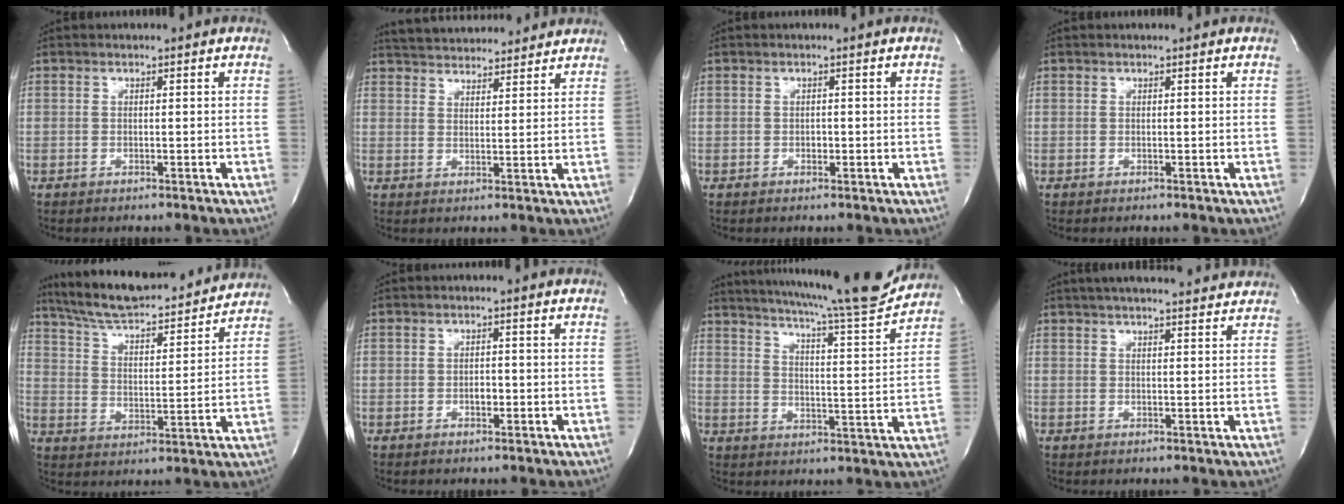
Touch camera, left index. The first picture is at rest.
{"total": 13.8, "force": [13.0, 2.7, 3.8], "torque": [-0.059, 0.029, 0.188]}
{"total": 0.7, "force": [-0.2, 0.5, 0.4], "torque": [-0.006, 0.002, -0.004]}
{"total": 0.0}
{"total": 21.5, "force": [19.4, 3.6, 8.4], "torque": [-0.136, 0.011, 0.286]}
{"total": 1.4, "force": [-0.4, 0.8, 1.1], "torque": [-0.019, 0.002, -0.006]}
{"total": 19.5, "force": [17.7, -0.1, 8.2], "torque": [-0.134, -0.041, 0.240]}
{"total": 14.1, "force": [12.7, 1.6, 5.9], "torque": [-0.093, 0.034, 0.166]}